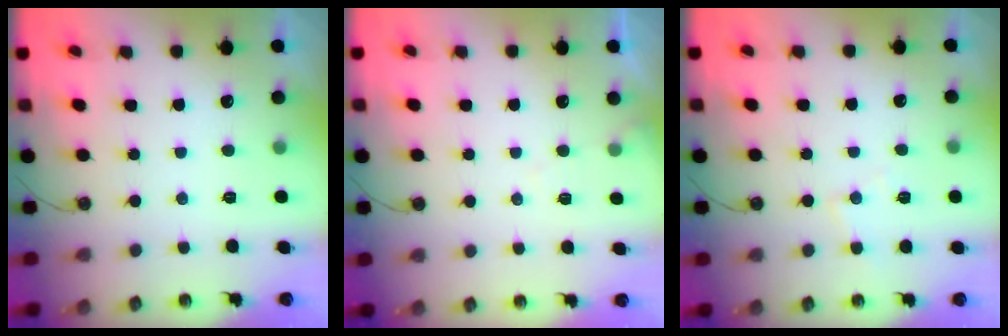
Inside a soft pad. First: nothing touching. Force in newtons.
{"total": 4.3, "press": 4.2, "slide": 0.8}
{"total": 4.6, "press": 4.5, "slide": 0.8}